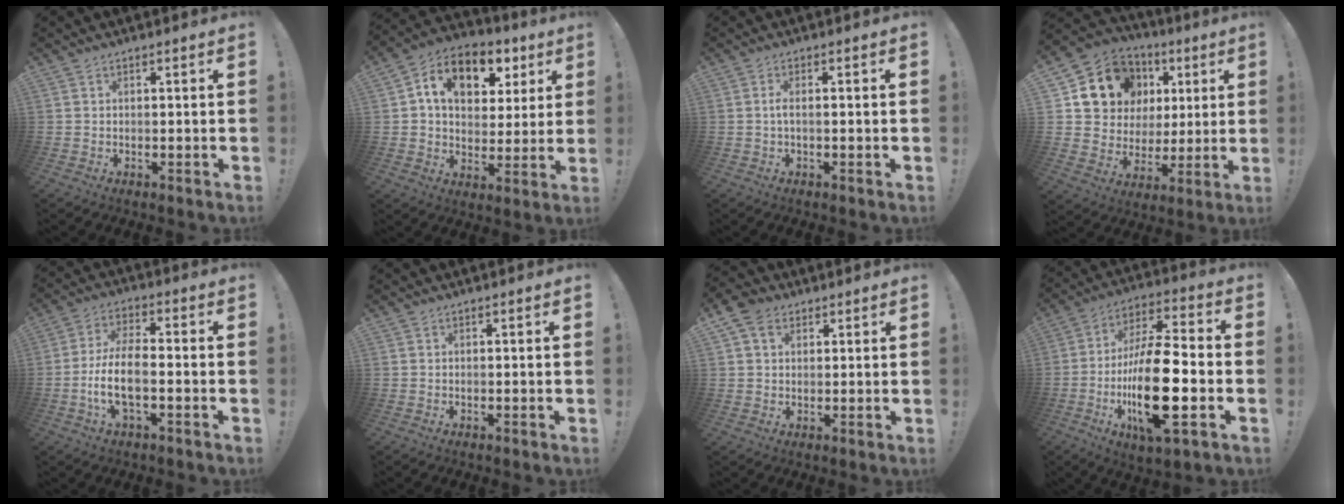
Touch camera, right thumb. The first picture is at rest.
{"total": 13.6, "force": [5.8, 9.4, 8.0], "torque": [-0.130, -0.015, 0.107]}
{"total": 2.5, "force": [-0.5, 0.4, 2.4], "torque": [-0.060, 0.005, -0.011]}
{"total": 13.9, "force": [6.5, 11.4, 4.4], "torque": [-0.068, -0.039, 0.143]}
{"total": 10.6, "force": [-3.3, 4.0, 9.3], "torque": [-0.200, 0.001, -0.061]}
{"total": 0.0}
{"total": 7.4, "force": [3.4, 5.7, 3.2], "torque": [-0.051, -0.007, 0.069]}
{"total": 23.0, "force": [-5.8, 7.2, 21.0], "torque": [-0.411, 0.020, -0.093]}